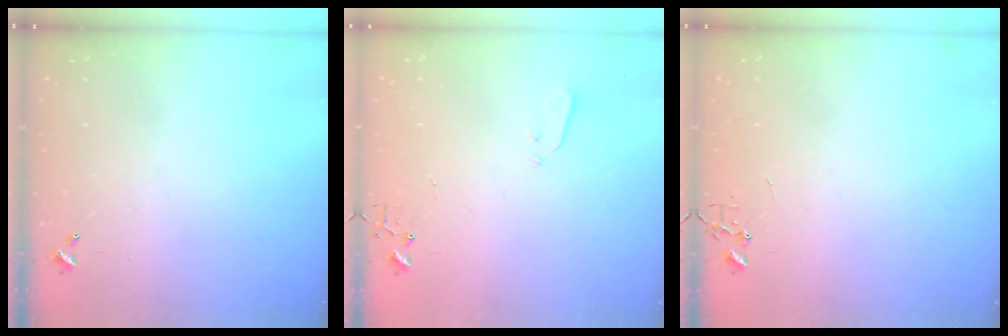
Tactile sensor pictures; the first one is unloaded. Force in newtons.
{"total": 2.1, "press": 2.0, "slide": 0.4}
{"total": 0.0}